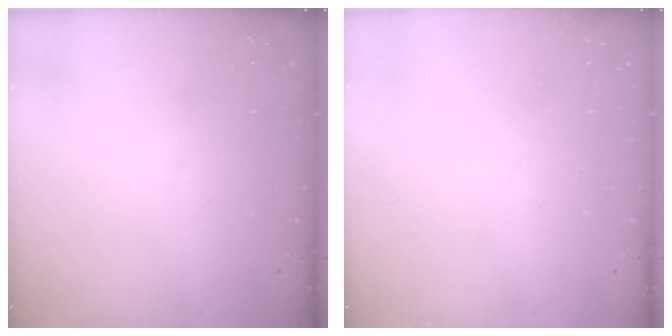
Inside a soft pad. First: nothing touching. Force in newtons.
{"total": 0.0}